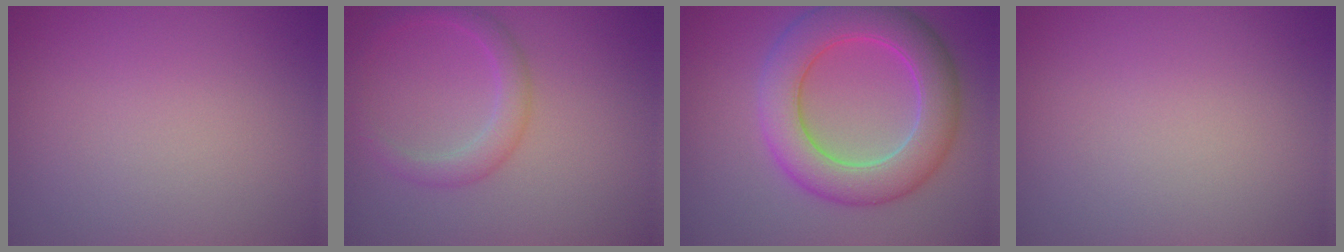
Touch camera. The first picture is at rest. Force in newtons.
{"total": 2.3, "press": 2.3, "slide": 0.2}
{"total": 7.3, "press": 7.3, "slide": 0.2}
{"total": 0.0}